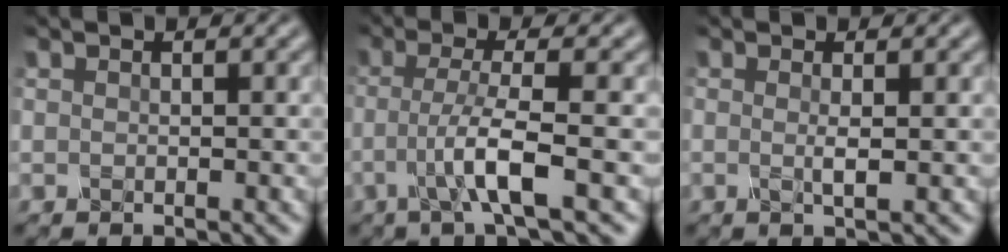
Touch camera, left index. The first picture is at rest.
{"total": 4.3, "force": [-1.2, 0.6, 4.1], "torque": [-0.074, -0.002, -0.031]}
{"total": 1.2, "force": [-0.1, 0.2, 1.2], "torque": [-0.021, -0.004, -0.004]}